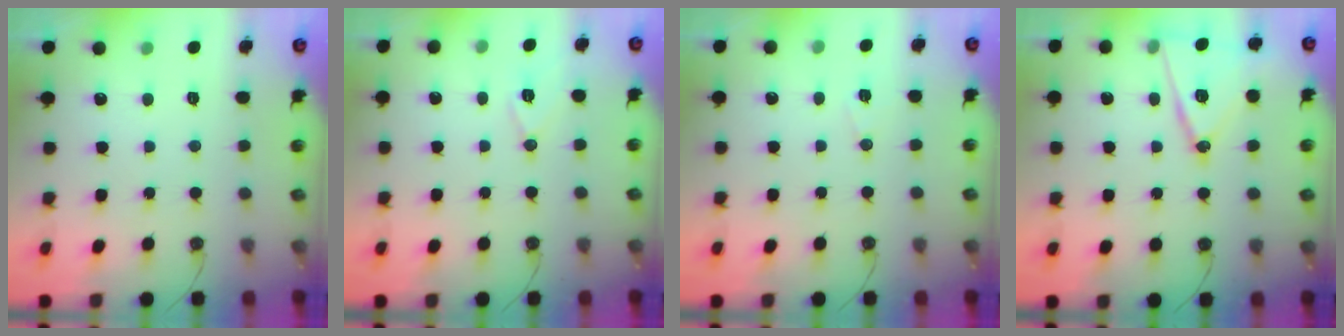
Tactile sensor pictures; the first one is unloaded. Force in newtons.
{"total": 7.8, "press": 6.8, "slide": 3.9}
{"total": 6.3, "press": 4.6, "slide": 4.2}
{"total": 14.1, "press": 13.6, "slide": 3.6}